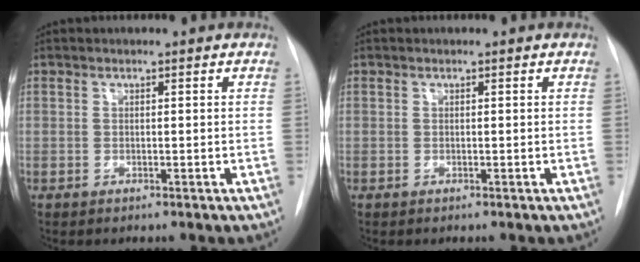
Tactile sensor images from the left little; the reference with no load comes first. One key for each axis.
{"total": 0.0}